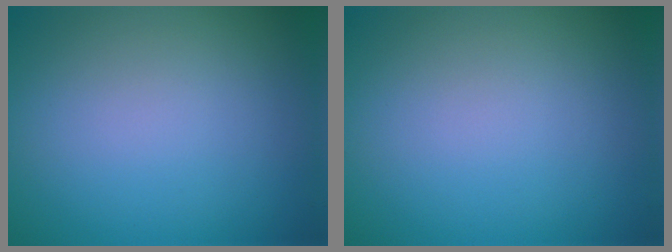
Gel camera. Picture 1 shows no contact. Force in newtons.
{"total": 0.0}